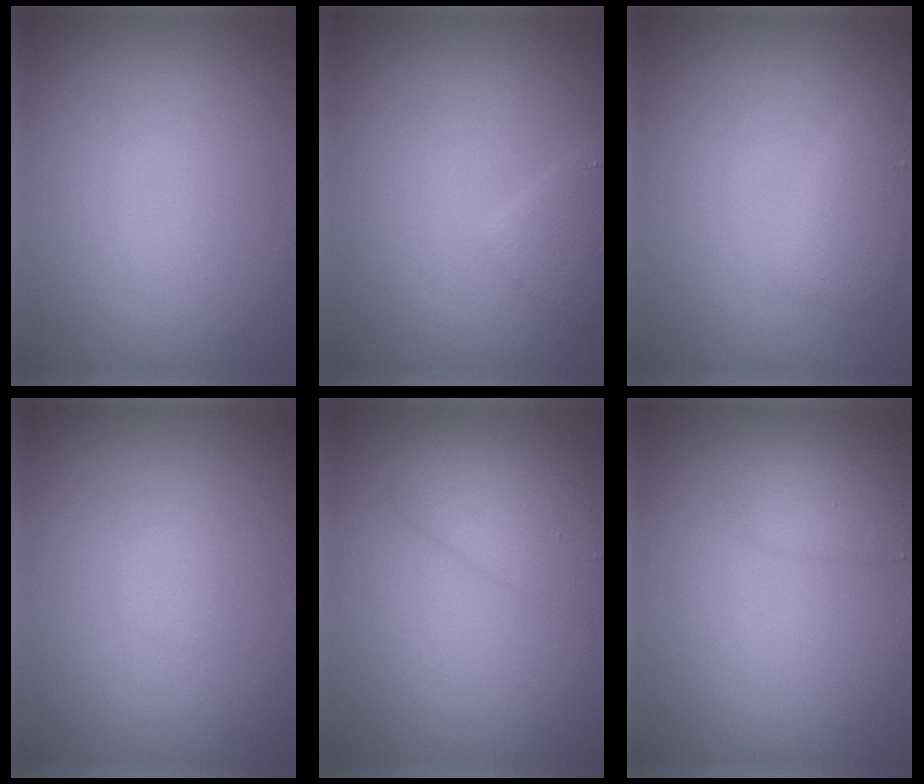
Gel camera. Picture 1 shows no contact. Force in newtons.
{"total": 1.7, "press": 1.7, "slide": 0.1}
{"total": 1.9, "press": 1.9, "slide": 0.0}
{"total": 0.6, "press": 0.6, "slide": 0.0}
{"total": 2.7, "press": 2.7, "slide": 0.1}
{"total": 1.7, "press": 1.7, "slide": 0.2}